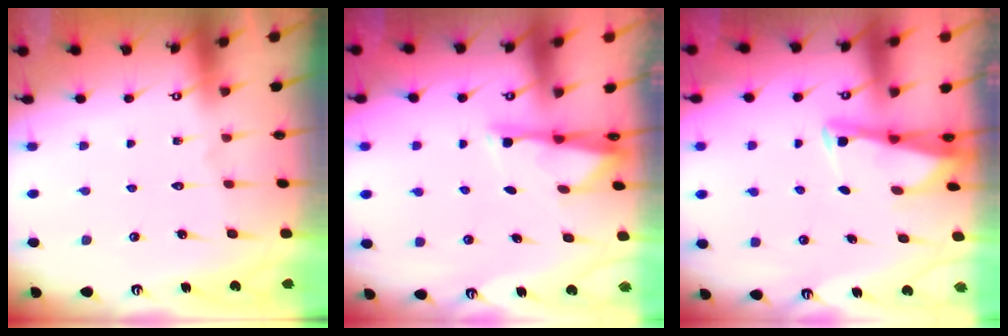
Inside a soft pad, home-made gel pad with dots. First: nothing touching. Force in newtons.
{"total": 2.9, "press": 2.8, "slide": 0.6}
{"total": 2.7, "press": 2.7, "slide": 0.3}